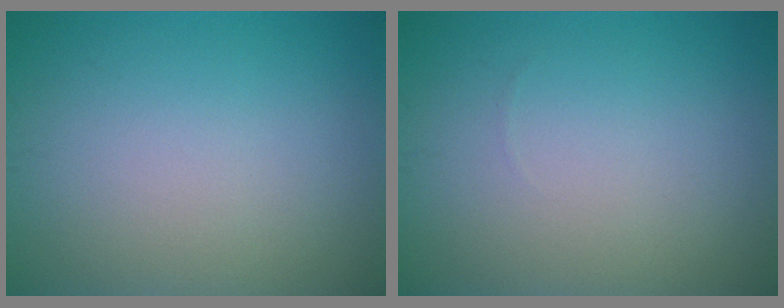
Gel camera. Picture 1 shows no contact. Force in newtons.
{"total": 0.0}